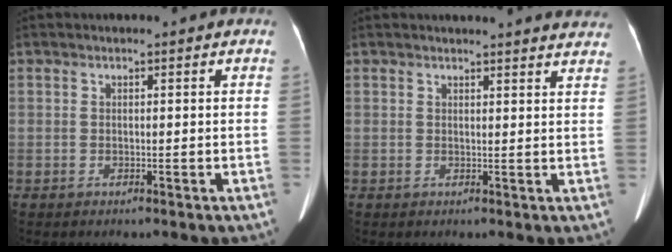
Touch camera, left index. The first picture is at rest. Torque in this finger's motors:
{"motor_torque": [-0.13, -0.11, -0.01, -0.01]}